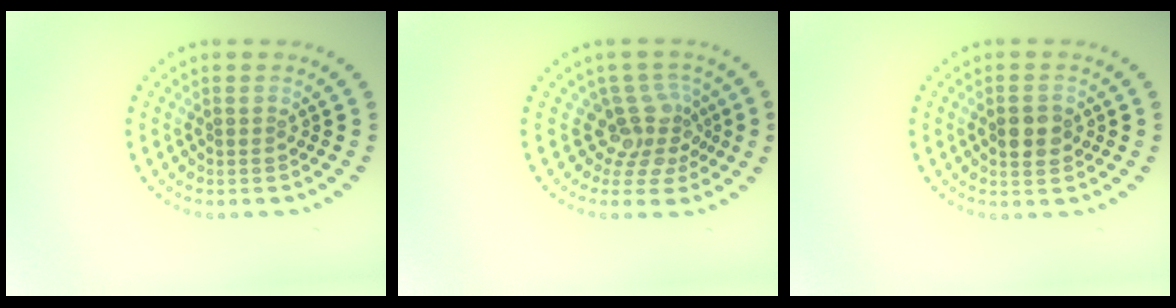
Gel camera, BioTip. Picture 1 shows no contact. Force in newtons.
{"total": 3.6, "press": 2.5, "slide": 2.6}
{"total": 2.8, "press": 2.8, "slide": 0.1}